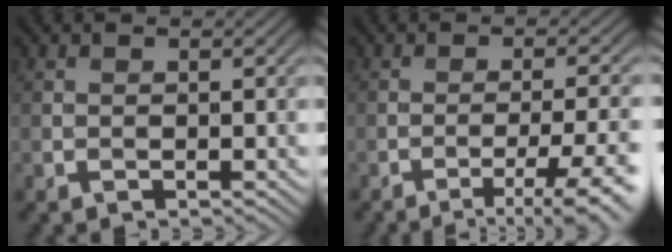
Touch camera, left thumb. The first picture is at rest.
{"total": 8.2, "force": [-4.6, 1.6, 6.6], "torque": [-0.105, 0.004, -0.056]}